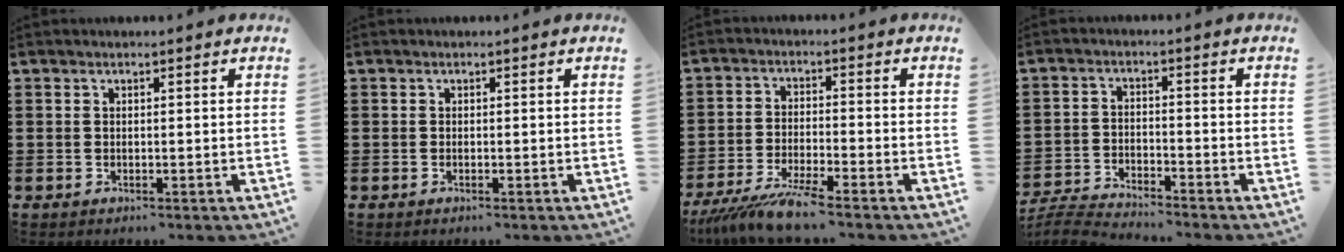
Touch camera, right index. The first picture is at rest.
{"total": 0.0}
{"total": 6.4, "force": [-5.4, -0.5, 3.3], "torque": [-0.077, -0.021, -0.104]}
{"total": 4.4, "force": [-4.4, -0.1, 0.6], "torque": [-0.026, -0.006, -0.093]}